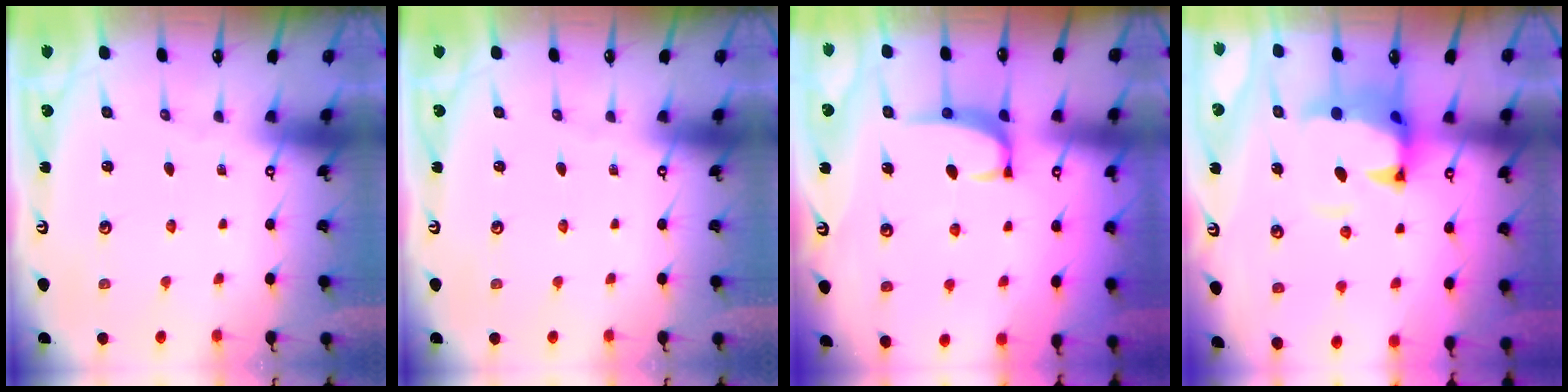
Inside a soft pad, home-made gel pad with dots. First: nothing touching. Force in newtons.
{"total": 0.0}
{"total": 3.8, "press": 3.8, "slide": 0.5}
{"total": 3.5, "press": 3.3, "slide": 1.2}